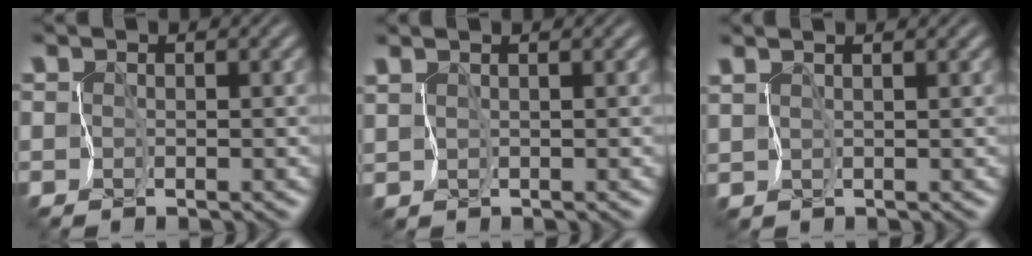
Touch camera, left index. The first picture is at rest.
{"total": 1.2, "force": [1.1, -0.2, 0.2], "torque": [-0.006, 0.005, 0.024]}
{"total": 2.0, "force": [1.9, 0.3, 0.7], "torque": [-0.011, 0.008, 0.029]}